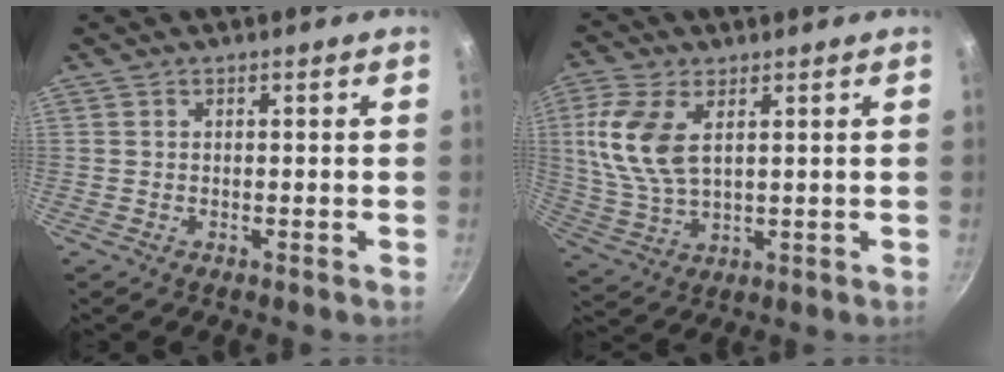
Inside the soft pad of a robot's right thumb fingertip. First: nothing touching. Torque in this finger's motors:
{"motor_torque": [0.22, 0.13, 1.22, 0.31, 0.41]}